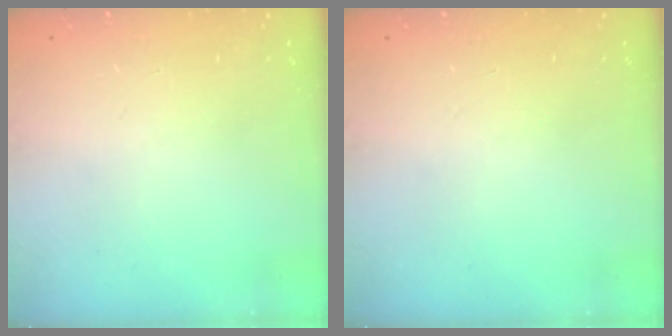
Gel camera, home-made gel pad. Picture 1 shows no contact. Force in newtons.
{"total": 0.0}